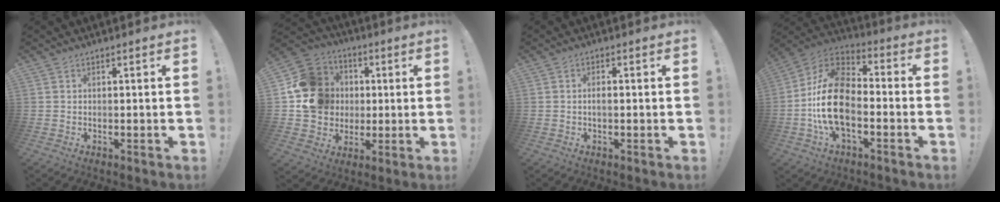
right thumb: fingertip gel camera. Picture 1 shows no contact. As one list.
[{"total": 16.5, "force": [1.5, 15.2, 6.3], "torque": [-0.093, 0.012, 0.056]}, {"total": 1.6, "force": [-0.4, 0.5, 1.5], "torque": [-0.024, 0.002, -0.010]}, {"total": 20.2, "force": [-4.2, 12.2, 15.6], "torque": [-0.295, 0.037, -0.064]}]